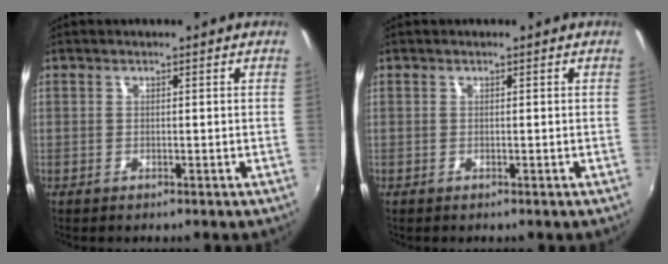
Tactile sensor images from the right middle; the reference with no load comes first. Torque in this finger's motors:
{"motor_torque": [-0.01, -0.02, 0.00, 0.00]}